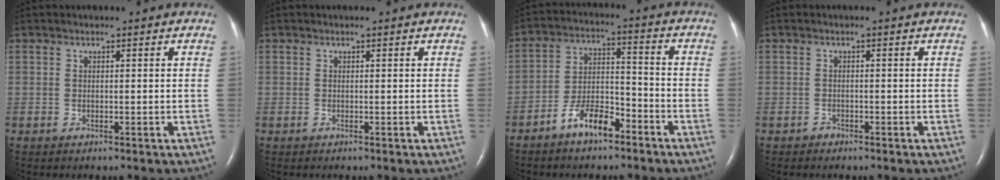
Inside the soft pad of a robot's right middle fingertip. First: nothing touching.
{"total": 0.0}
{"total": 8.1, "force": [-5.6, 2.8, 5.1], "torque": [-0.103, 0.010, -0.105]}
{"total": 0.7, "force": [-0.6, 0.4, -0.1], "torque": [-0.002, 0.001, -0.013]}